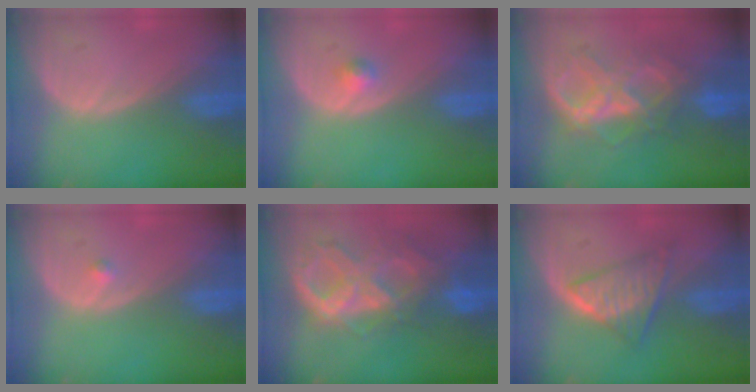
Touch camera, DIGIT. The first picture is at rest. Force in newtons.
{"total": 1.5, "press": 1.3, "slide": 0.8}
{"total": 7.9, "press": 7.9, "slide": 0.6}
{"total": 0.7, "press": 0.7, "slide": 0.1}
{"total": 10.5, "press": 8.8, "slide": 5.8}
{"total": 5.9, "press": 5.6, "slide": 2.0}